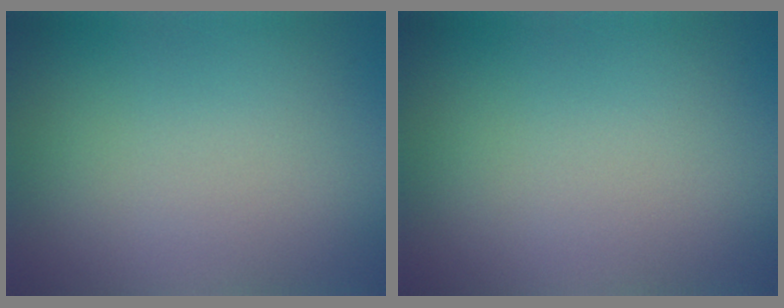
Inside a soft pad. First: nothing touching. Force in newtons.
{"total": 0.0}